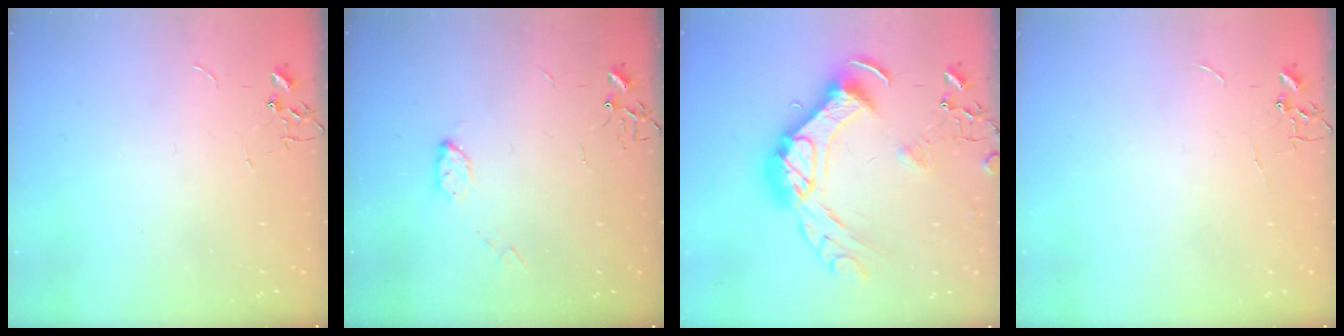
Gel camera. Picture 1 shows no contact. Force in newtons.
{"total": 5.2, "press": 5.2, "slide": 0.3}
{"total": 23.8, "press": 23.7, "slide": 2.3}
{"total": 0.0}